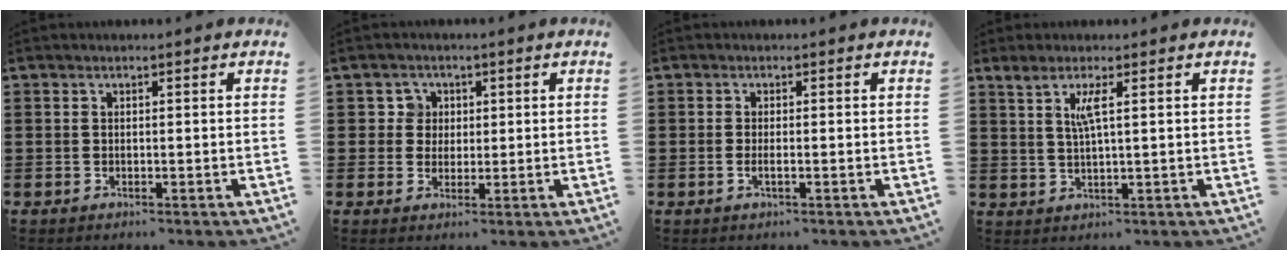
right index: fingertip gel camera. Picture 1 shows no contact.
{"total": 3.3, "force": [0.8, 3.1, 0.5], "torque": [-0.020, 0.008, 0.010]}
{"total": 1.1, "force": [-0.3, 0.0, 1.1], "torque": [-0.022, -0.006, -0.004]}
{"total": 3.3, "force": [1.2, -0.1, 3.0], "torque": [-0.064, -0.003, 0.019]}